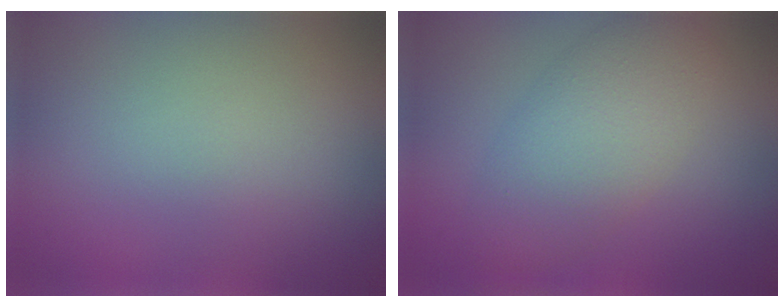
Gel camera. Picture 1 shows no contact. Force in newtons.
{"total": 5.6, "press": 5.5, "slide": 0.2}